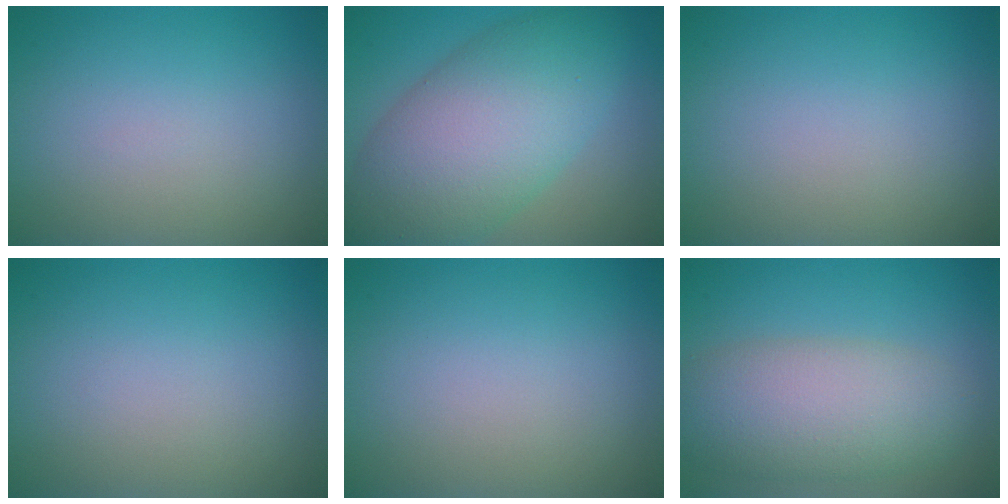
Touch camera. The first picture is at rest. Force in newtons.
{"total": 10.7, "press": 10.7, "slide": 0.1}
{"total": 0.0}
{"total": 0.0}
{"total": 0.0}
{"total": 7.0, "press": 7.0, "slide": 0.3}